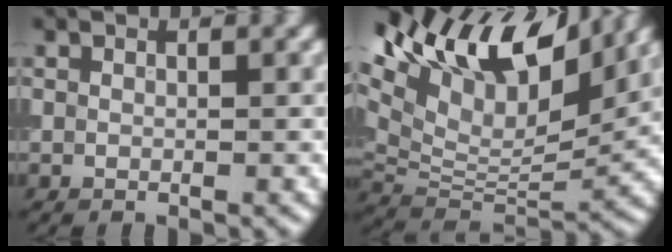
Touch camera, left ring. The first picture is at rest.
{"total": 12.9, "force": [7.7, 5.5, 8.7], "torque": [-0.165, 0.037, 0.133]}